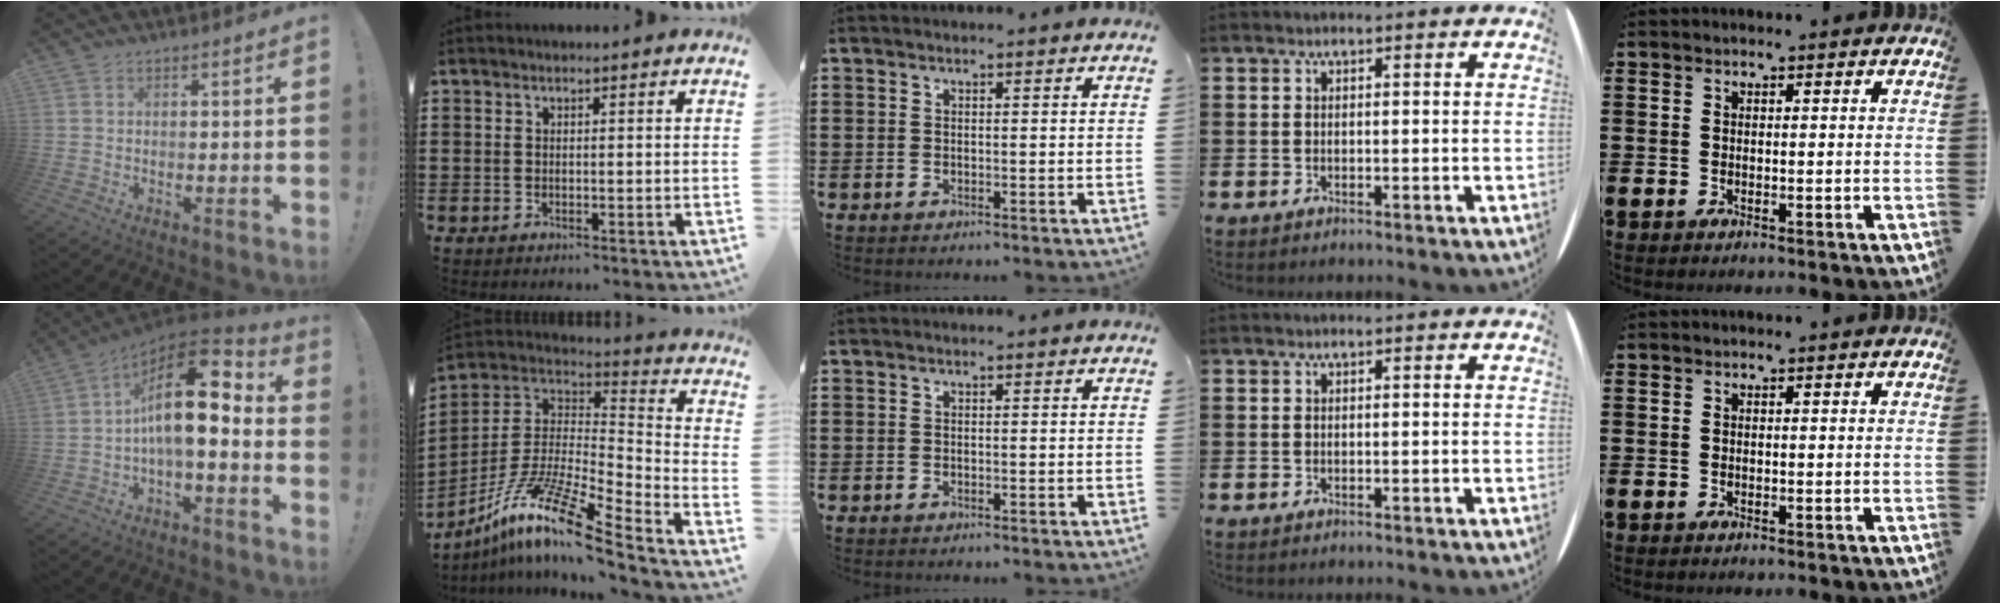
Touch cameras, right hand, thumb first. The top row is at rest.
{"thumb": {"total": 17.3, "force": [2.8, 6.9, 15.6], "torque": [-0.265, -0.014, 0.046]}, "index": {"total": 13.4, "force": [-9.4, 1.5, 9.5], "torque": [-0.194, 0.005, -0.185]}}